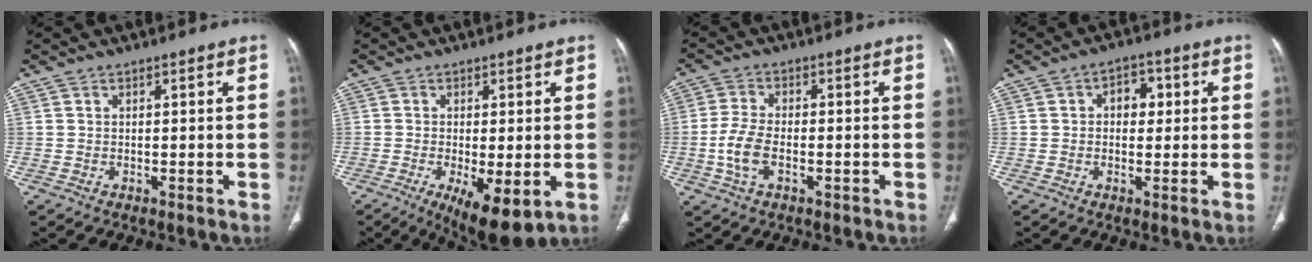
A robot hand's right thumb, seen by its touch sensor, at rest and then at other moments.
{"total": 9.8, "force": [-3.3, 3.3, 8.6], "torque": [-0.136, -0.018, -0.046]}
{"total": 6.3, "force": [-1.7, 3.4, 5.1], "torque": [-0.113, 0.010, -0.034]}
{"total": 5.1, "force": [0.9, 3.6, 3.4], "torque": [-0.018, 0.005, 0.007]}